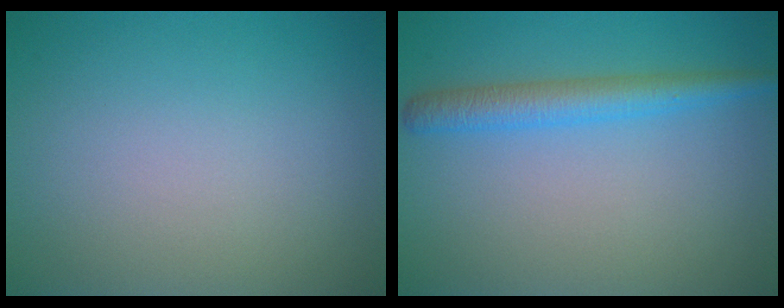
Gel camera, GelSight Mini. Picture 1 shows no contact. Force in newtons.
{"total": 3.2, "press": 3.2, "slide": 0.1}